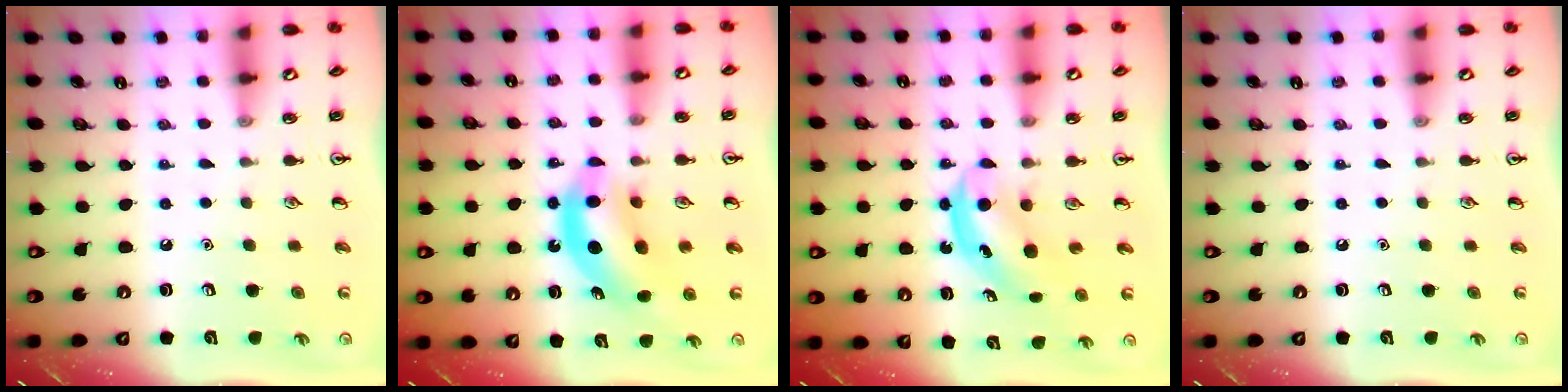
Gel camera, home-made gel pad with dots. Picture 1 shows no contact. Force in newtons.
{"total": 10.1, "press": 9.7, "slide": 3.0}
{"total": 5.3, "press": 5.2, "slide": 0.9}
{"total": 0.0}